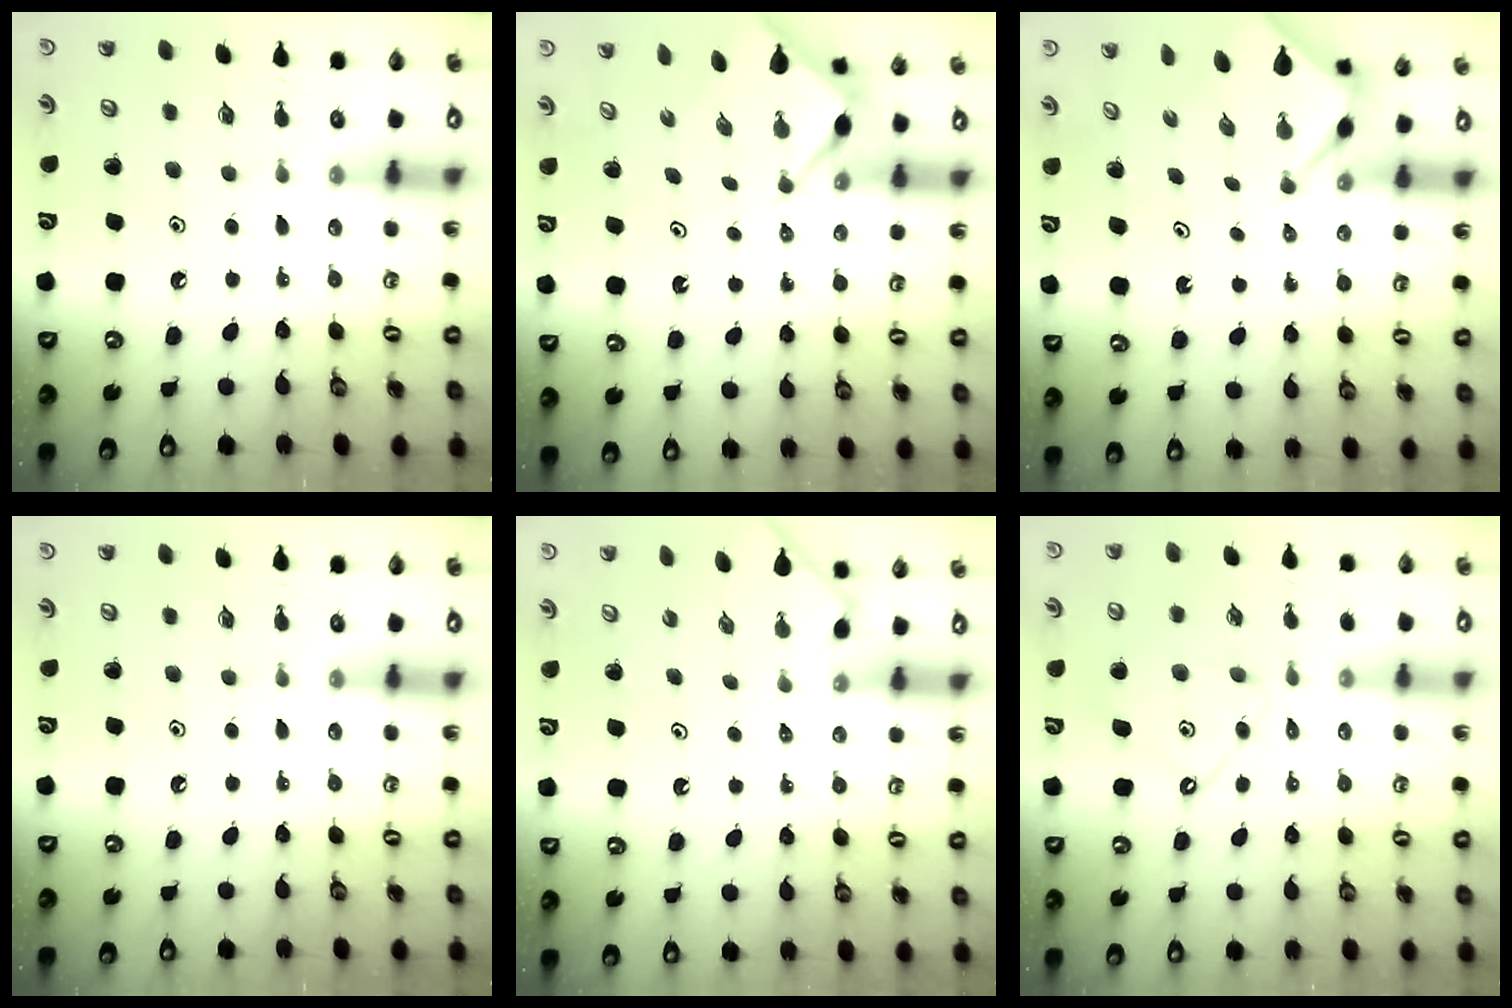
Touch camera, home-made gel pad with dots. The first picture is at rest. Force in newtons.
{"total": 2.9, "press": 2.9, "slide": 0.3}
{"total": 2.7, "press": 2.7, "slide": 0.1}
{"total": 0.0}
{"total": 0.0}
{"total": 9.9, "press": 9.9, "slide": 0.8}